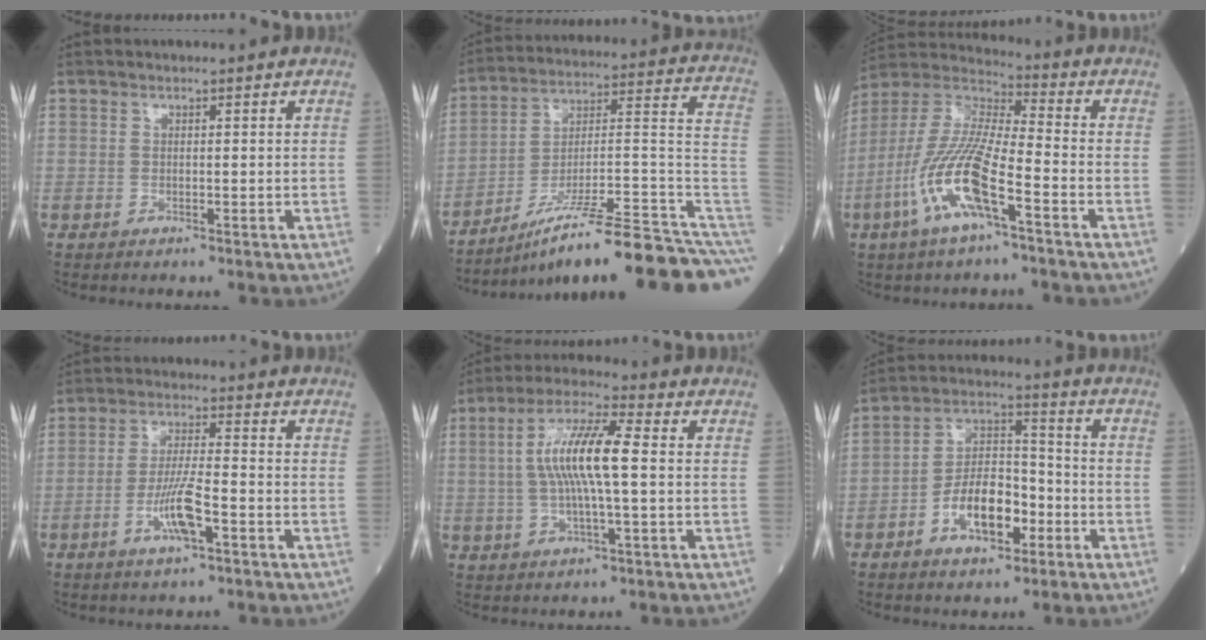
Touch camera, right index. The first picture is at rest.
{"total": 23.2, "force": [-16.5, 0.9, 16.4], "torque": [-0.159, 0.033, -0.258]}
{"total": 14.0, "force": [-5.8, 2.4, 12.5], "torque": [-0.269, -0.005, -0.116]}
{"total": 6.8, "force": [-2.8, 0.8, 6.1], "torque": [-0.121, -0.001, -0.054]}
{"total": 10.4, "force": [0.5, 1.3, 10.3], "torque": [-0.204, 0.014, 0.006]}
{"total": 10.1, "force": [-4.3, 4.6, 7.9], "torque": [-0.150, 0.018, -0.076]}